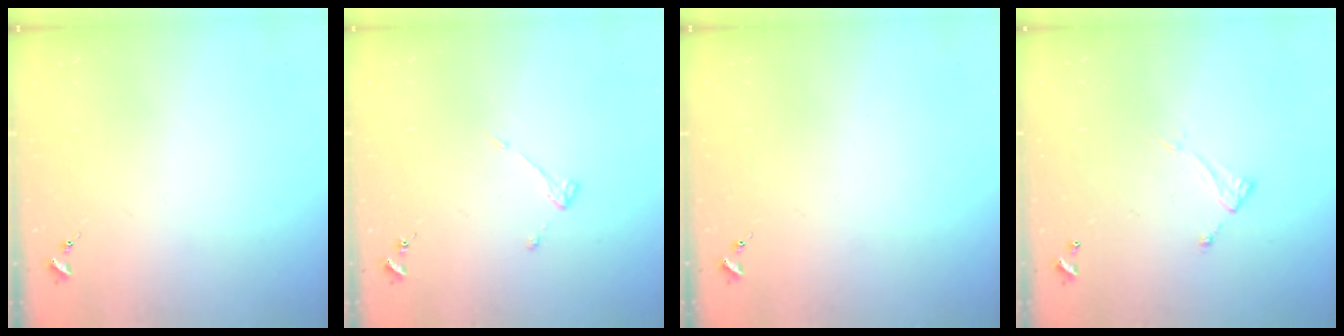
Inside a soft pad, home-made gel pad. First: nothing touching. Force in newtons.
{"total": 3.6, "press": 3.5, "slide": 0.6}
{"total": 0.0}
{"total": 5.0, "press": 5.0, "slide": 0.4}